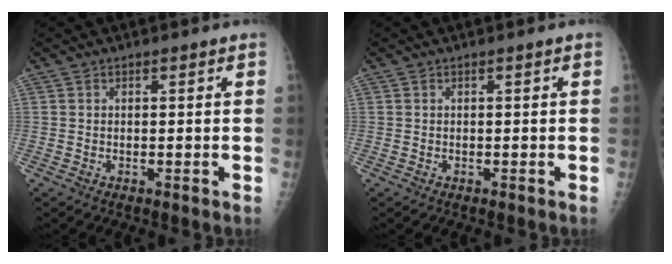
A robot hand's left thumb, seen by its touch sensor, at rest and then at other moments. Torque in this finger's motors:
{"motor_torque": [0.06, 0.06, 0.03, -0.03, 0.00]}